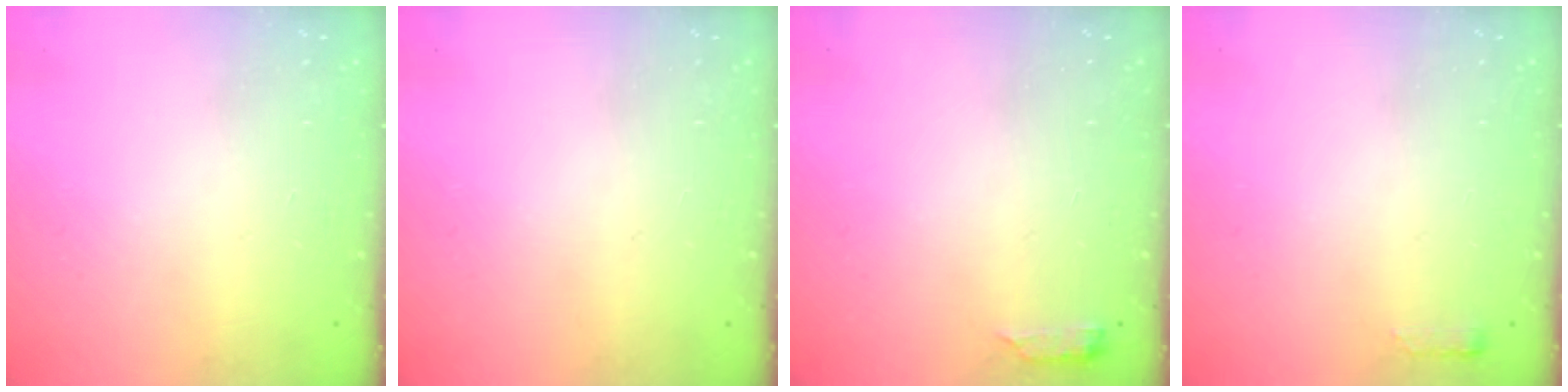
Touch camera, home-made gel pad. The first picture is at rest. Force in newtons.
{"total": 0.0}
{"total": 2.6, "press": 2.6, "slide": 0.5}
{"total": 2.4, "press": 2.4, "slide": 0.4}